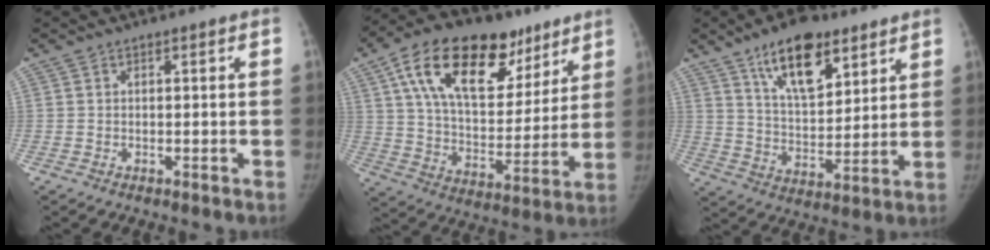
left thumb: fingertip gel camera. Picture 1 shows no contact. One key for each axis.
{"total": 25.8, "fx": 13.7, "fy": 13.9, "fz": 16.9, "tx": -0.238, "ty": -0.012, "tz": 0.229}
{"total": 15.2, "fx": 9.3, "fy": 6.9, "fz": 10.0, "tx": -0.125, "ty": -0.045, "tz": 0.162}